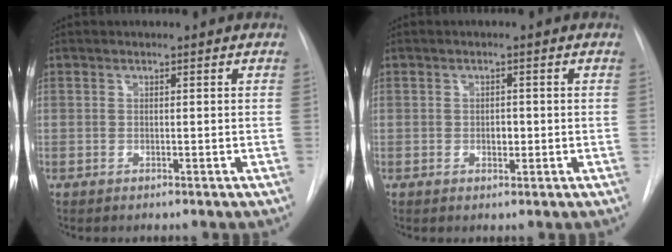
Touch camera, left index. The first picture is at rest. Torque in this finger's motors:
{"motor_torque": [0.24, 0.06, 0.11, 0.02]}